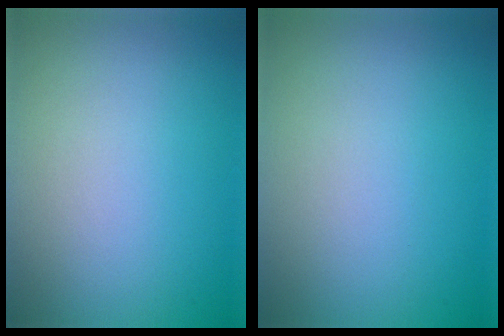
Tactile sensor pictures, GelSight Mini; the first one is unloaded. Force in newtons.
{"total": 0.0}